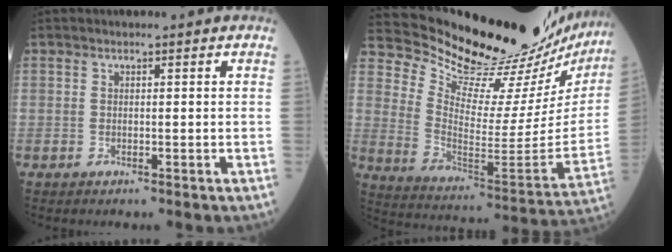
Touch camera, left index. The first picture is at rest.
{"total": 28.4, "force": [26.5, 3.9, 9.4], "torque": [-0.162, -0.129, 0.354]}